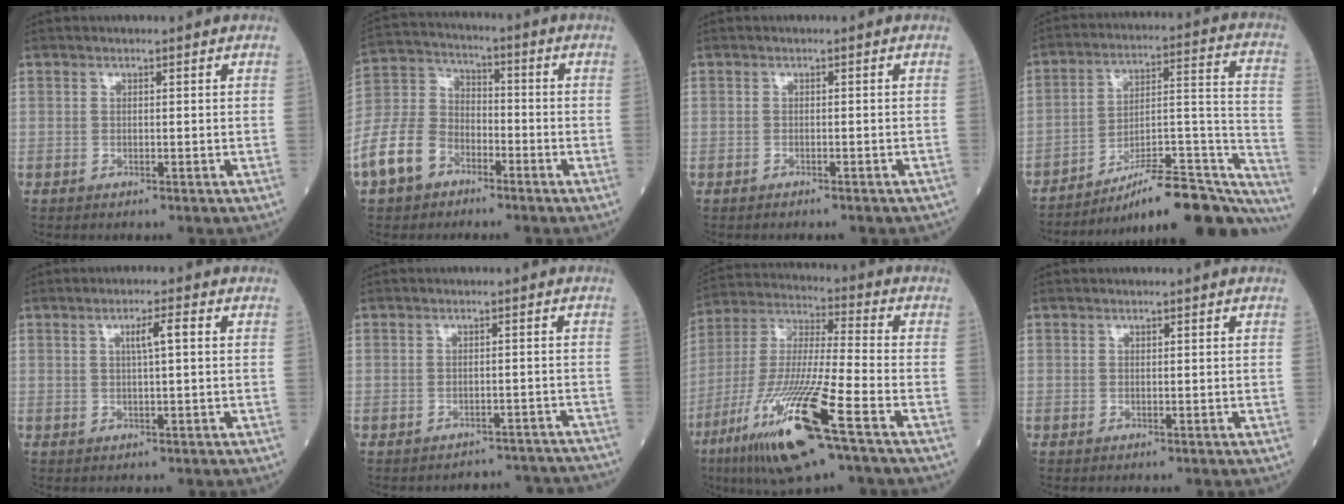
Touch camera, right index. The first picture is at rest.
{"total": 10.8, "force": [-6.0, 7.2, 5.3], "torque": [-0.141, 0.010, -0.120]}
{"total": 2.7, "force": [-2.4, 0.6, 1.0], "torque": [-0.016, -0.005, -0.026]}
{"total": 23.6, "force": [-19.4, 4.0, 12.8], "torque": [-0.099, 0.039, -0.279]}
{"total": 3.0, "force": [0.7, 0.0, 2.9], "torque": [-0.051, 0.005, 0.012]}
{"total": 8.5, "force": [-8.3, 1.8, -0.2], "torque": [0.013, 0.021, -0.082]}
{"total": 18.7, "force": [-9.3, 1.1, 16.2], "torque": [-0.353, -0.045, -0.175]}
{"total": 0.0}